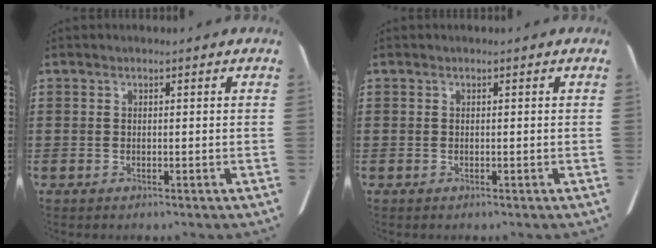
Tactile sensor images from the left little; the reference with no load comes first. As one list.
[{"total": 0.0}]